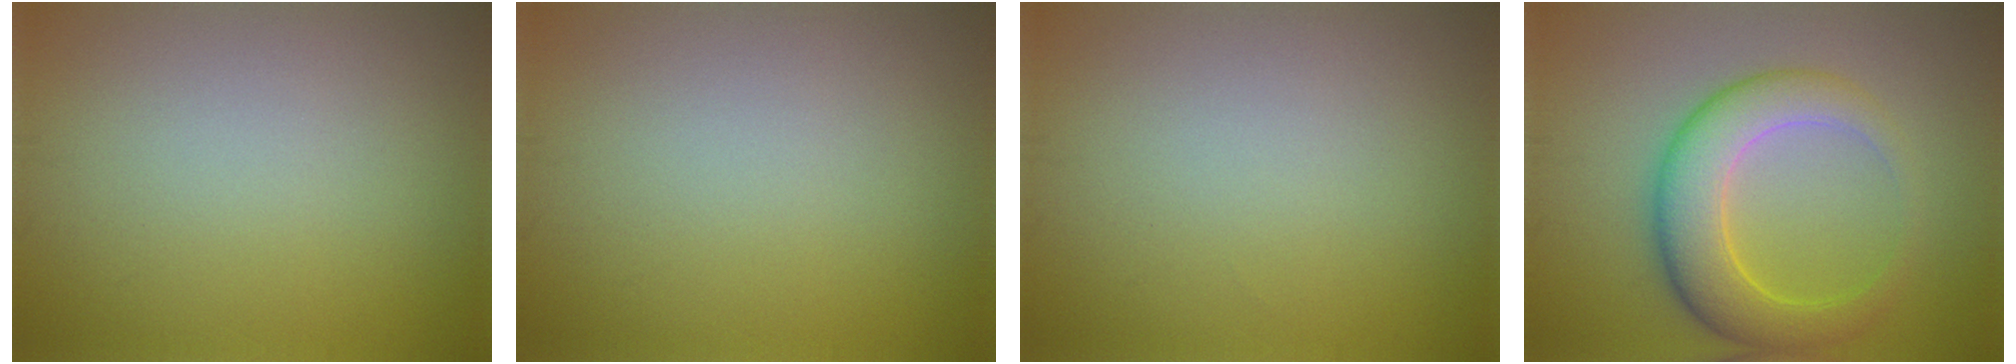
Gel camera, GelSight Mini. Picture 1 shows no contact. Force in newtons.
{"total": 0.0}
{"total": 0.0}
{"total": 6.1, "press": 6.1, "slide": 0.0}